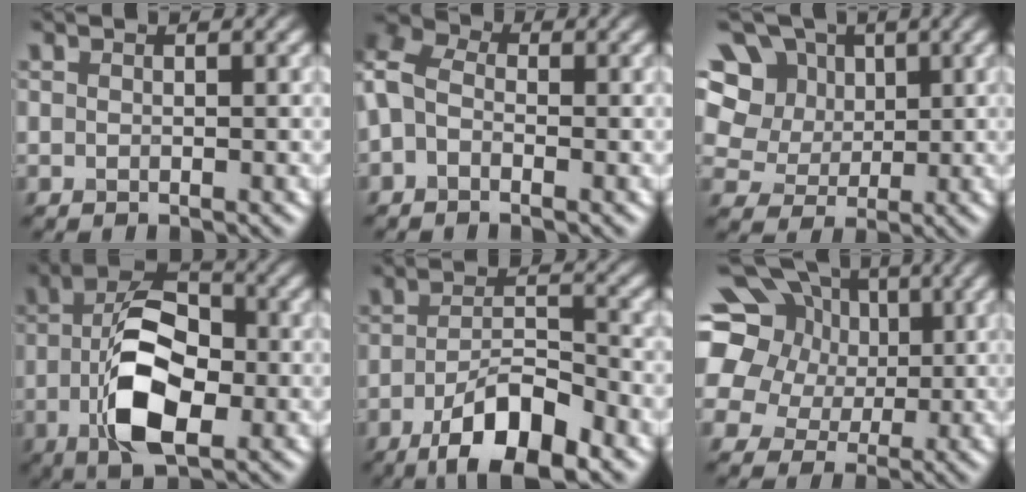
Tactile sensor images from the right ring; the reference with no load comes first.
{"total": 4.7, "force": [-0.2, 3.4, 3.2], "torque": [-0.082, 0.013, -0.020]}
{"total": 13.7, "force": [5.3, 11.0, 6.1], "torque": [-0.149, 0.043, 0.085]}
{"total": 9.7, "force": [-2.2, 5.0, 8.0], "torque": [-0.148, 0.002, -0.044]}
{"total": 7.7, "force": [-4.4, 2.6, 5.8], "torque": [-0.101, 0.001, -0.078]}
{"total": 20.0, "force": [6.3, 16.8, 8.9], "torque": [-0.223, 0.054, 0.083]}